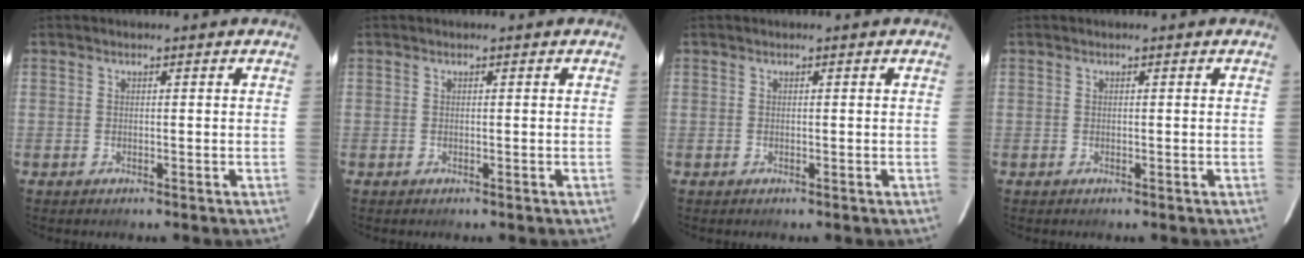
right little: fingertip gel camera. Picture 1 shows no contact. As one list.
[{"total": 0.0}, {"total": 0.0}, {"total": 0.0}]